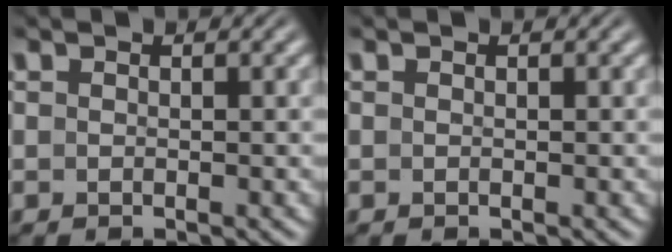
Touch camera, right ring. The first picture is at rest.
{"total": 0.0}